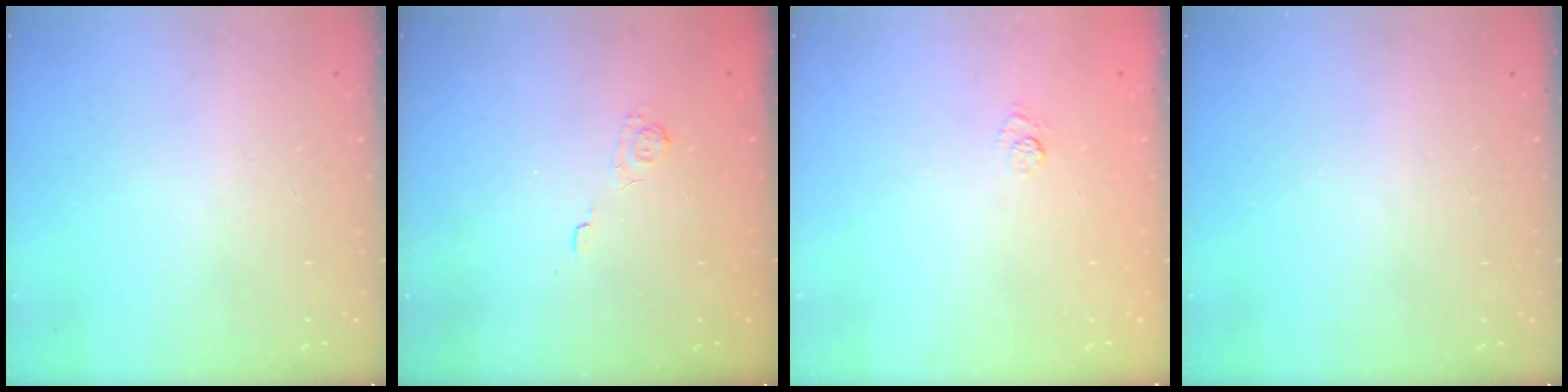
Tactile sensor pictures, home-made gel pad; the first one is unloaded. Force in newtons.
{"total": 2.2, "press": 1.7, "slide": 1.4}
{"total": 5.6, "press": 5.4, "slide": 1.4}
{"total": 0.0}